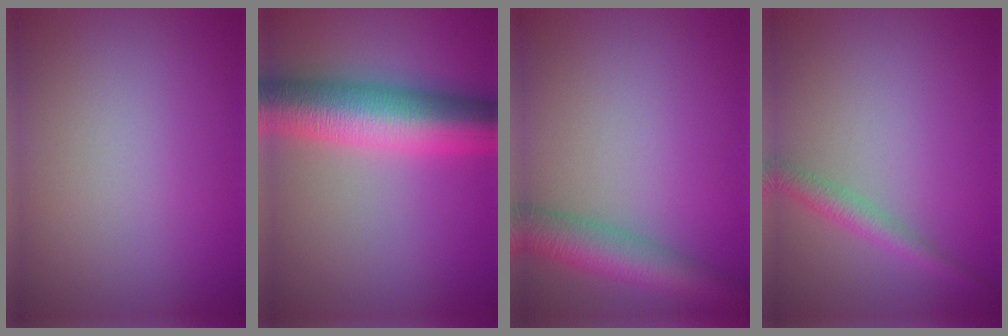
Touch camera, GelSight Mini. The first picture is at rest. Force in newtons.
{"total": 9.8, "press": 9.8, "slide": 0.0}
{"total": 5.6, "press": 5.6, "slide": 0.1}
{"total": 2.2, "press": 2.2, "slide": 0.1}